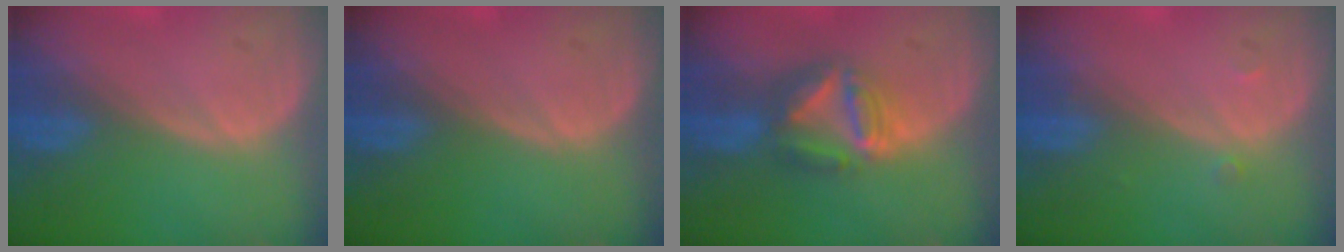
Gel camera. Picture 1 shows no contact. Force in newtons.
{"total": 0.0}
{"total": 7.4, "press": 6.5, "slide": 3.6}
{"total": 0.7, "press": 0.7, "slide": 0.1}